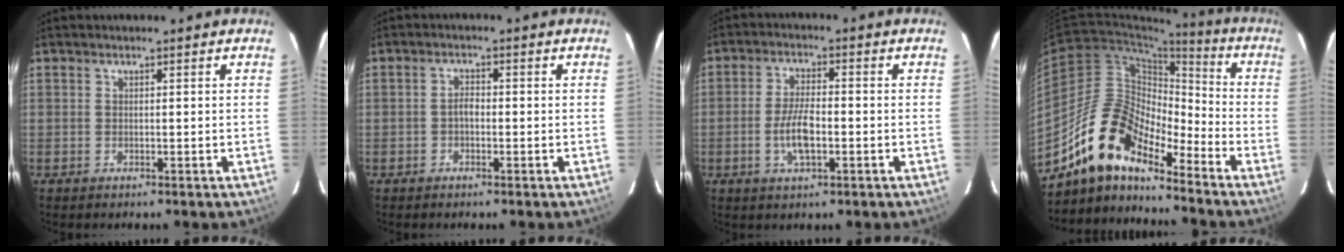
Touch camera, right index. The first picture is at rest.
{"total": 1.7, "force": [-0.6, 0.9, 1.3], "torque": [-0.025, 0.007, -0.013]}
{"total": 6.7, "force": [-1.9, 2.5, 5.9], "torque": [-0.120, 0.000, -0.036]}
{"total": 15.2, "force": [-12.2, 4.9, 7.5], "torque": [-0.130, 0.005, -0.241]}